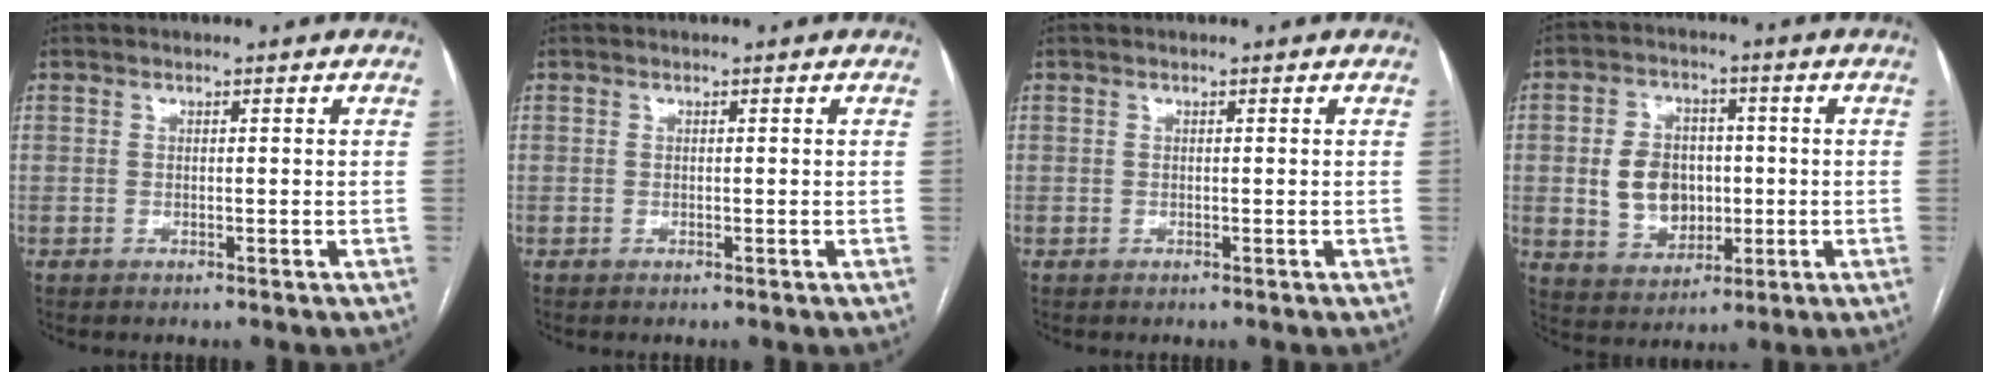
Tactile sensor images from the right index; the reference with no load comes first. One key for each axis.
{"total": 0.0}
{"total": 0.0}
{"total": 8.9, "fx": -0.1, "fy": 7.0, "fz": 5.6, "tx": -0.112, "ty": 0.014, "tz": 0.009}